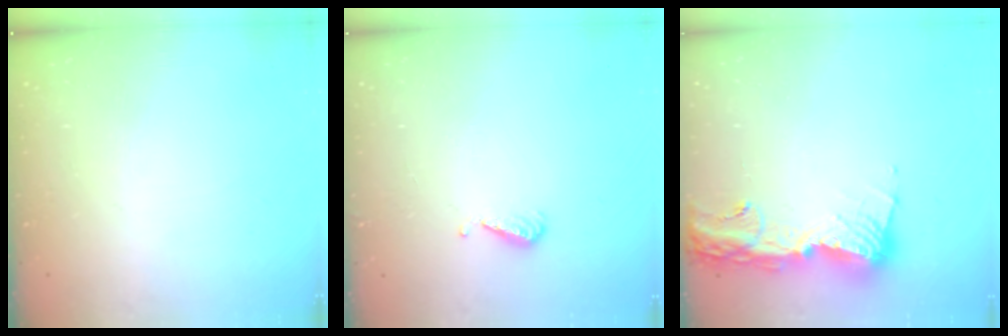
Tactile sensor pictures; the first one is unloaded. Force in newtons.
{"total": 4.8, "press": 4.7, "slide": 0.9}
{"total": 15.5, "press": 15.4, "slide": 1.5}